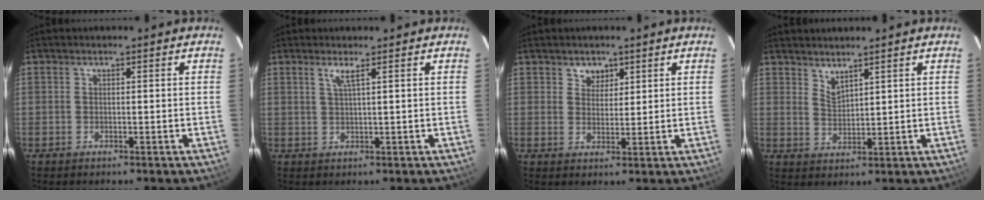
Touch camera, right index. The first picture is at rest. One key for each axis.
{"total": 1.9, "fx": 1.0, "fy": -0.4, "fz": 1.6, "tx": -0.031, "ty": -0.003, "tz": 0.020}
{"total": 3.1, "fx": 1.8, "fy": 2.4, "fz": 0.5, "tx": 0.002, "ty": 0.001, "tz": 0.031}
{"total": 2.9, "fx": 2.6, "fy": 0.5, "fz": 1.1, "tx": -0.019, "ty": -0.005, "tz": 0.047}